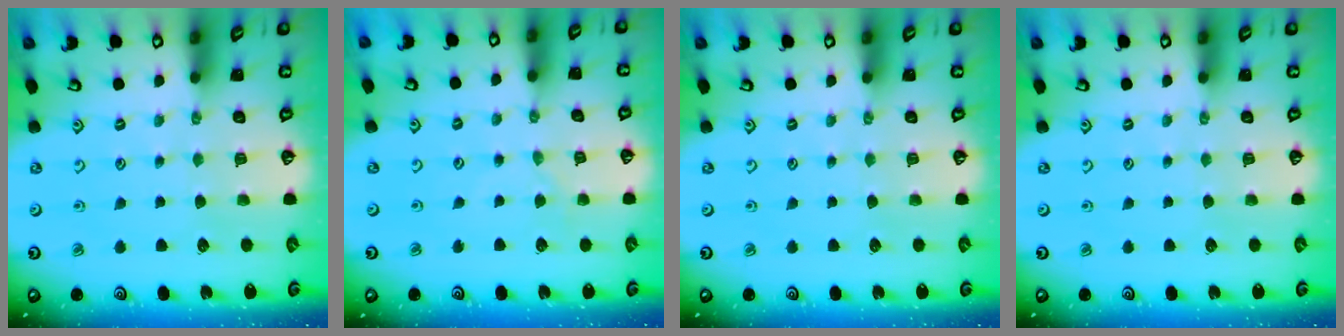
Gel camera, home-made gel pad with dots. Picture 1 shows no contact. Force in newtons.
{"total": 0.0}
{"total": 0.0}
{"total": 0.0}